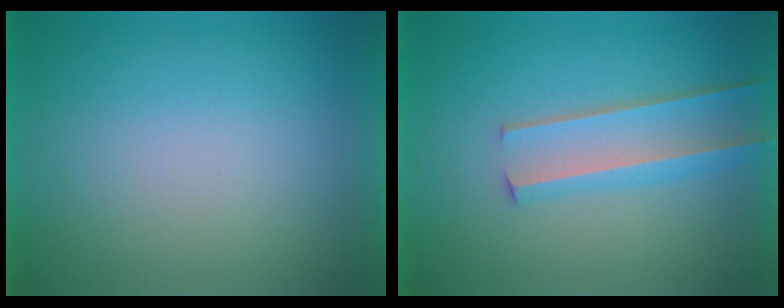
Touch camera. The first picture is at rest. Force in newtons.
{"total": 2.9}